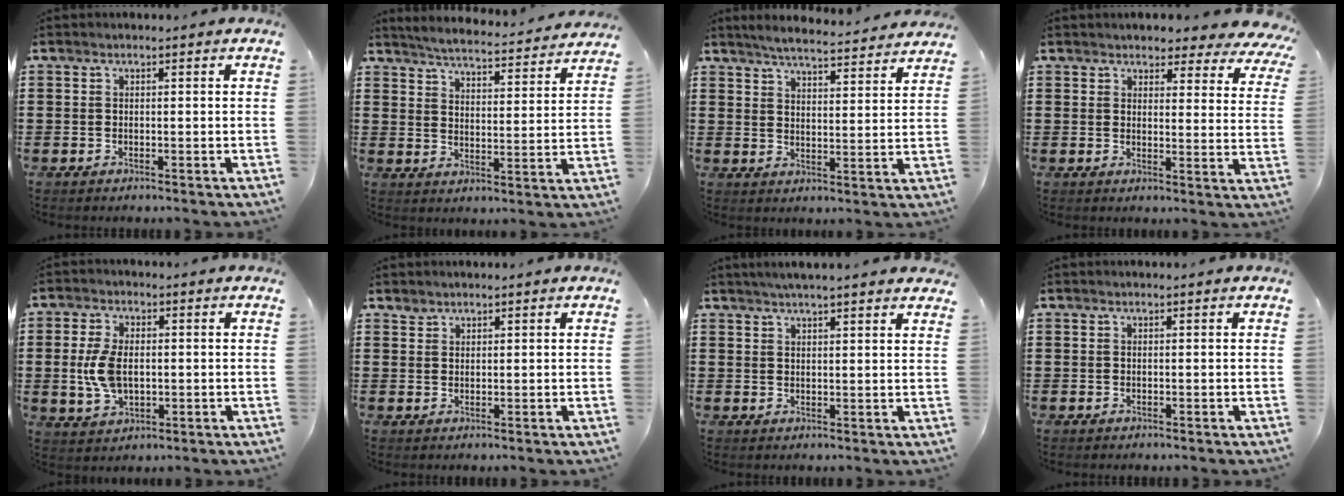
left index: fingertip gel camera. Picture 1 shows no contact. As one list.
[{"total": 4.7, "force": [4.6, -0.3, 1.0], "torque": [-0.042, -0.035, 0.075]}, {"total": 4.7, "force": [4.6, -0.2, 1.2], "torque": [-0.042, -0.030, 0.078]}, {"total": 3.7, "force": [3.4, 0.8, 1.0], "torque": [-0.030, -0.017, 0.059]}, {"total": 6.8, "force": [0.1, 4.1, 5.4], "torque": [-0.142, 0.001, -0.007]}, {"total": 1.4, "force": [1.3, 0.6, 0.1], "torque": [-0.004, 0.000, 0.027]}, {"total": 2.7, "force": [2.6, -0.2, 0.9], "torque": [-0.024, 0.000, 0.047]}, {"total": 0.0}]